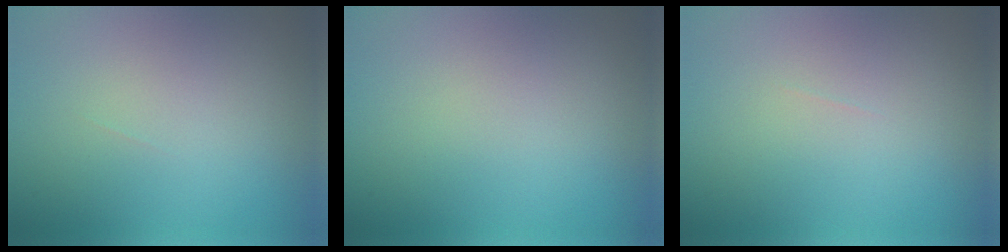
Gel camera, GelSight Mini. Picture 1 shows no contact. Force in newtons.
{"total": 0.0}
{"total": 0.0}